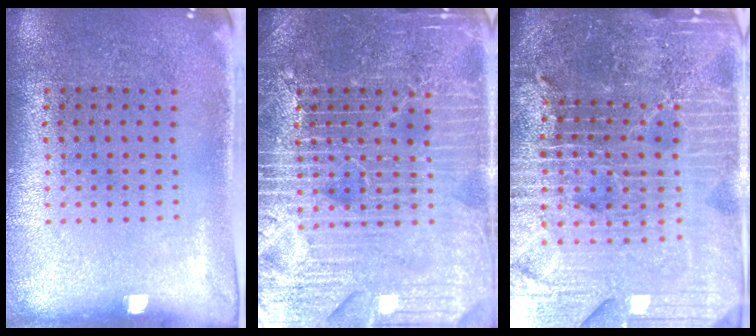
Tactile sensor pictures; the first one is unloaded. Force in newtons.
{"total": 7.0, "press": 7.0, "slide": 0.8}
{"total": 6.7, "press": 5.9, "slide": 3.2}